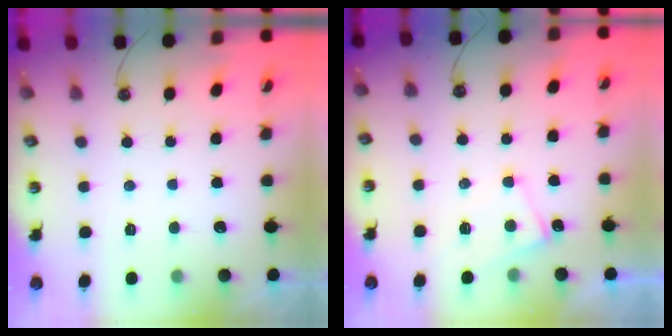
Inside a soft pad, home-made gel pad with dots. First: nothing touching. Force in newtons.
{"total": 2.6, "press": 2.5, "slide": 0.5}